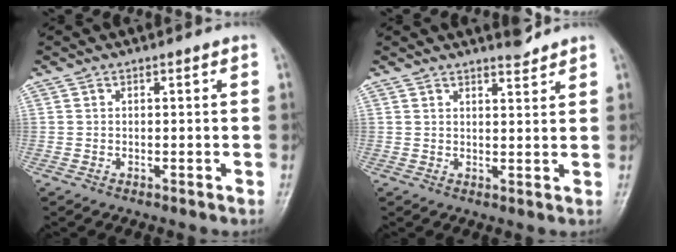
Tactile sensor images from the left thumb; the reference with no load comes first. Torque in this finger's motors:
{"motor_torque": [0.25, -0.48, 0.15, 0.18, 0.04]}